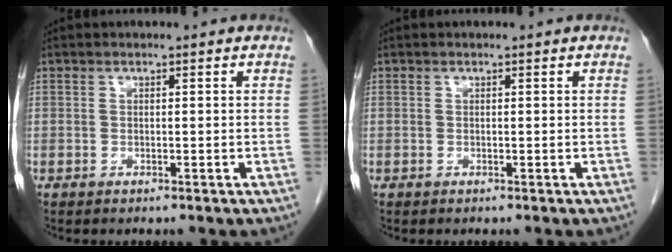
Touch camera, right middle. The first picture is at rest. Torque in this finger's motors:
{"motor_torque": [0.00, 0.00, 0.00, 0.00]}